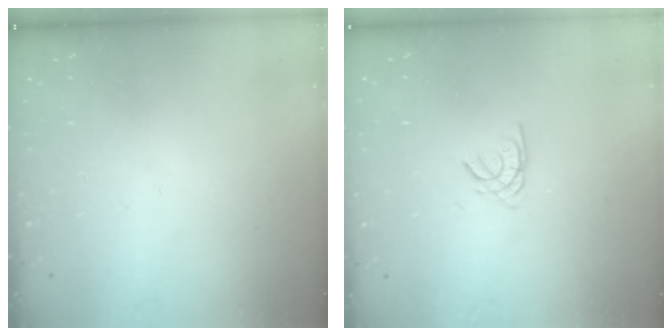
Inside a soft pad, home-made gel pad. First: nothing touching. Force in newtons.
{"total": 1.7, "press": 1.7, "slide": 0.4}